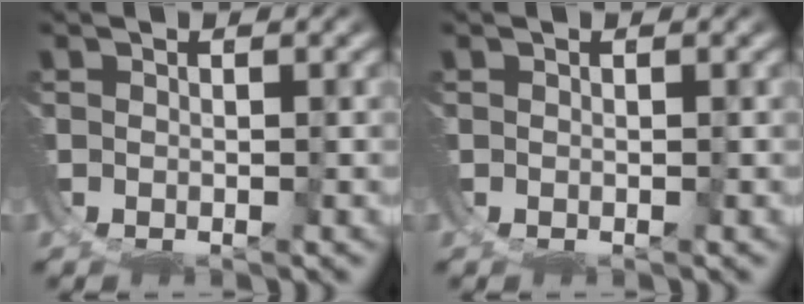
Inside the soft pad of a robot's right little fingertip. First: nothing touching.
{"total": 0.0}